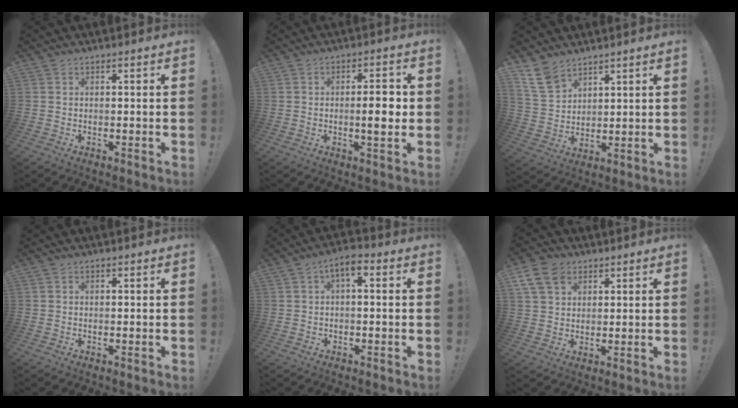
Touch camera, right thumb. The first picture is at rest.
{"total": 6.4, "force": [-0.5, 1.7, 6.2], "torque": [-0.089, -0.002, -0.012]}
{"total": 10.5, "force": [7.4, 6.2, 4.0], "torque": [-0.080, -0.036, 0.151]}
{"total": 0.0}
{"total": 4.4, "force": [0.5, 1.6, 4.1], "torque": [-0.069, -0.001, 0.006]}
{"total": 9.6, "force": [4.9, 6.8, 4.6], "torque": [-0.080, -0.012, 0.101]}